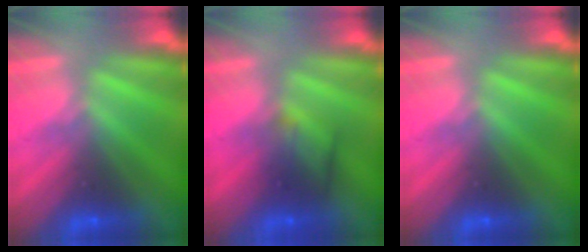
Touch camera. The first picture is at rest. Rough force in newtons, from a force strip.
{"total": 2.4}
{"total": 0.0}